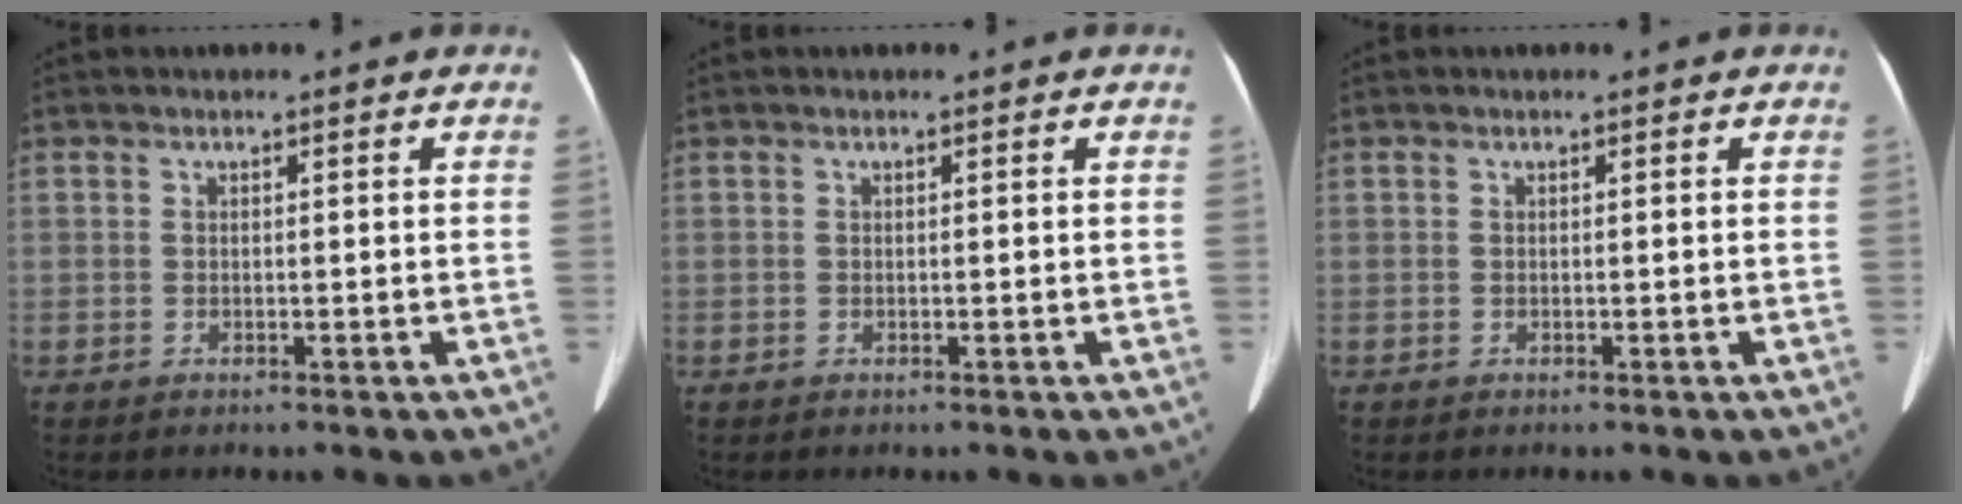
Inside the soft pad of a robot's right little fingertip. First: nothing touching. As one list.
[{"total": 0.0}, {"total": 0.0}]